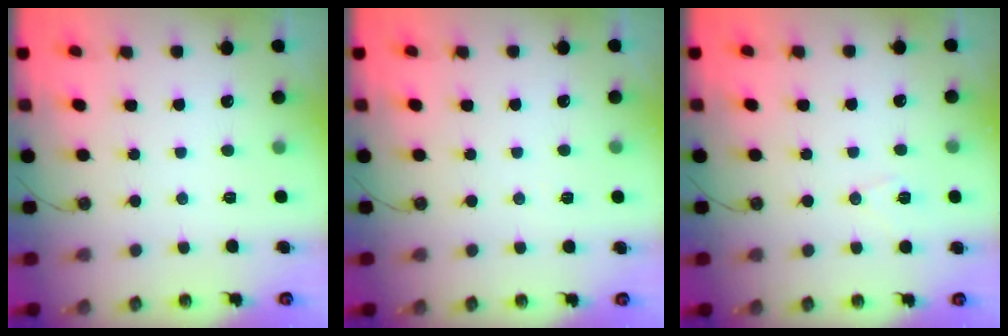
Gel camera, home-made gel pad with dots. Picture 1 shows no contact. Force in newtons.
{"total": 2.2, "press": 1.9, "slide": 1.1}
{"total": 7.3, "press": 6.5, "slide": 3.4}